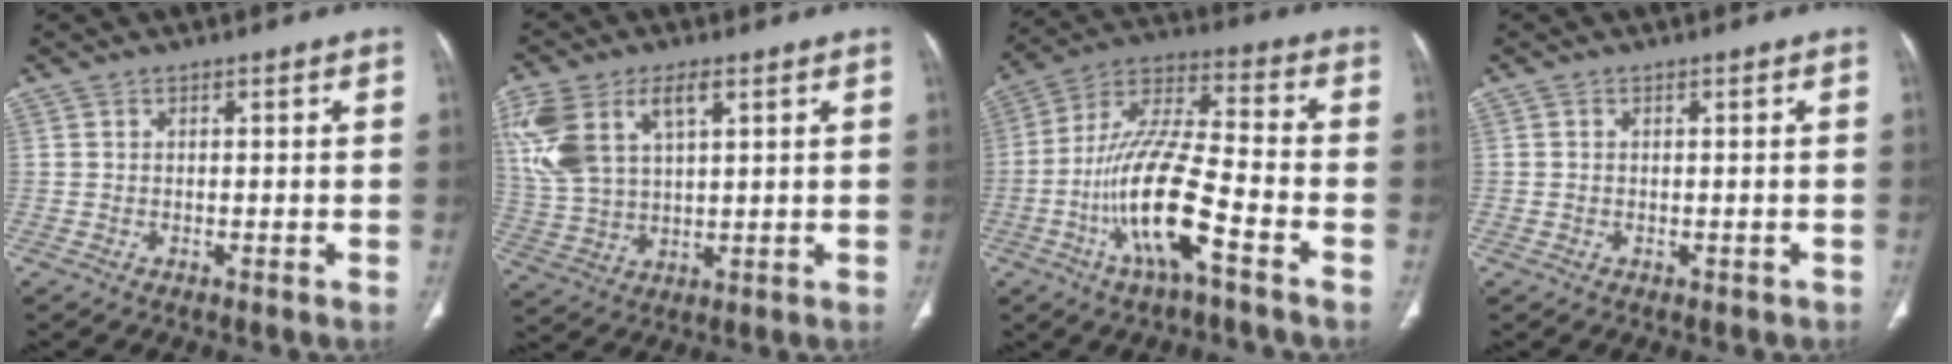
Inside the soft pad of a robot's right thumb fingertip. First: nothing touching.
{"total": 14.5, "force": [5.7, 7.8, 10.9], "torque": [-0.238, 0.002, 0.118]}
{"total": 16.6, "force": [-6.5, 4.1, 14.8], "torque": [-0.301, 0.038, -0.123]}
{"total": 1.1, "force": [-0.3, 1.0, 0.3], "torque": [-0.006, 0.008, 0.002]}